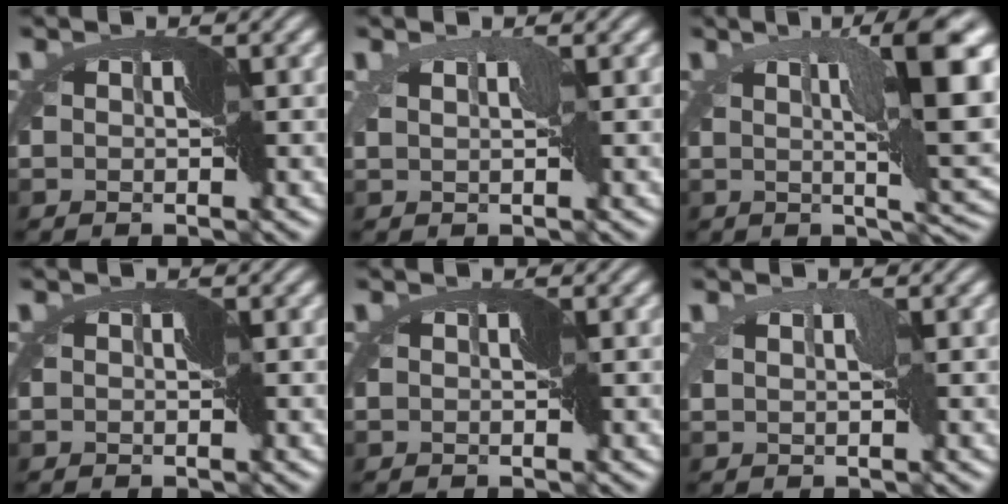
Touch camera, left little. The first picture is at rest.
{"total": 0.6, "force": [0.5, -0.2, 0.2], "torque": [-0.009, 0.004, 0.012]}
{"total": 8.9, "force": [2.4, 1.1, 8.5], "torque": [-0.117, 0.011, 0.034]}
{"total": 0.0}
{"total": 0.0}
{"total": 0.7, "force": [0.5, 0.1, 0.4], "torque": [-0.010, 0.004, 0.011]}